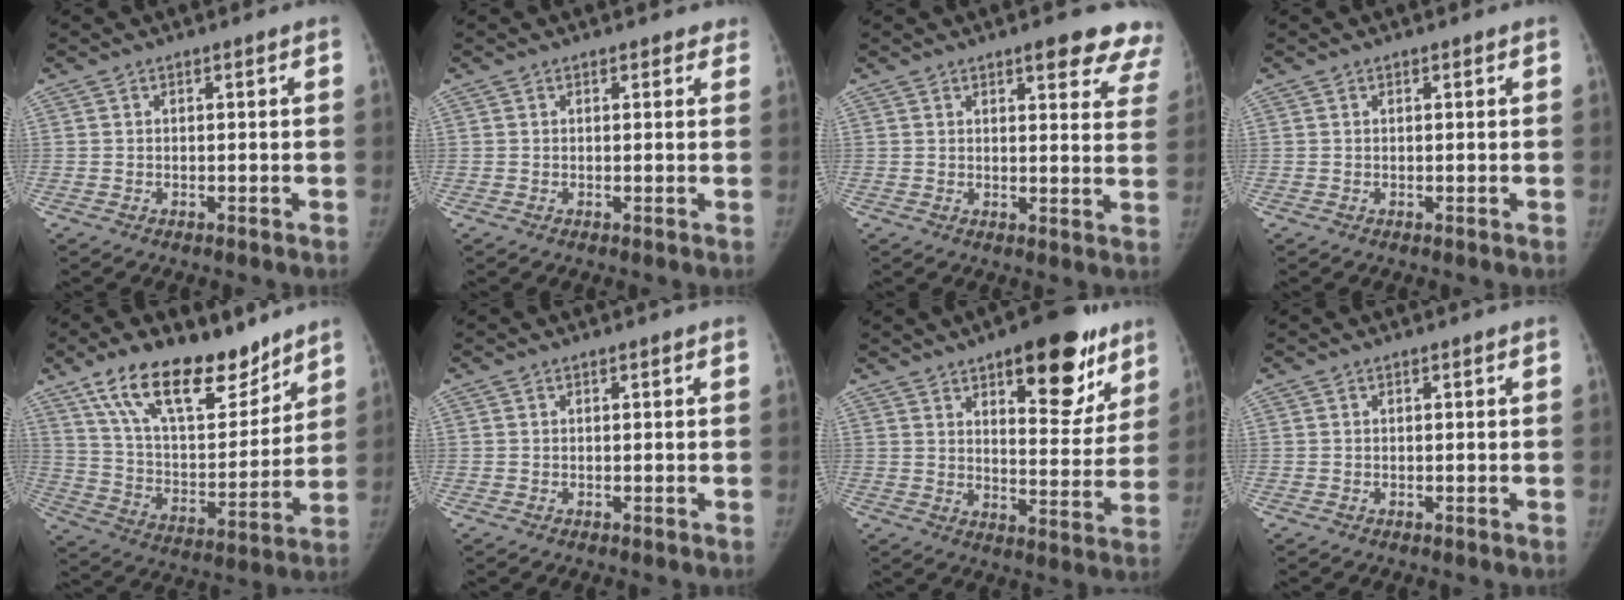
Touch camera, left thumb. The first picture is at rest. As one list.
[{"total": 1.7, "force": [1.3, 0.9, 0.5], "torque": [0.015, -0.003, 0.007]}, {"total": 13.0, "force": [9.7, 4.1, 7.5], "torque": [-0.044, -0.039, 0.094]}, {"total": 0.0}, {"total": 21.2, "force": [14.6, 9.5, 12.1], "torque": [-0.164, -0.067, 0.257]}, {"total": 0.0}, {"total": 18.9, "force": [10.9, 7.8, 13.3], "torque": [-0.122, -0.052, 0.154]}, {"total": 0.0}]